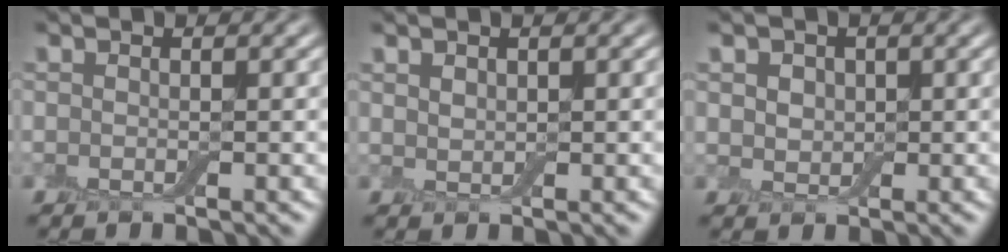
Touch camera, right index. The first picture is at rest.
{"total": 1.0, "force": [0.7, 0.7, 0.4], "torque": [-0.009, 0.000, 0.017]}
{"total": 3.1, "force": [1.2, 2.4, 1.5], "torque": [-0.028, 0.011, 0.008]}